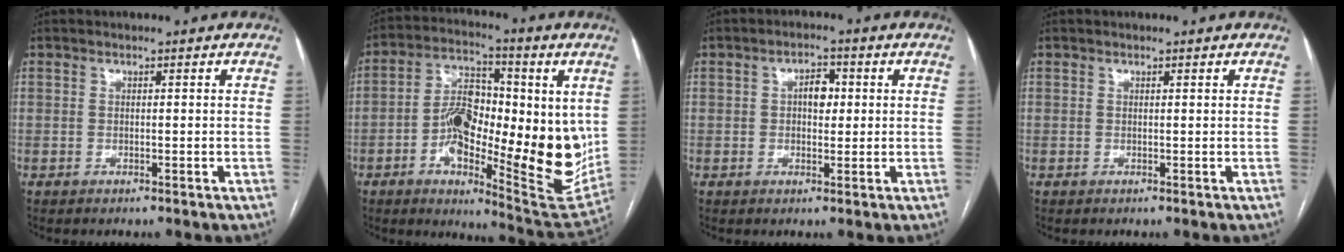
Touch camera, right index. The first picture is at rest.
{"total": 20.7, "force": [-0.9, 7.6, 19.2], "torque": [-0.295, 0.001, -0.012]}
{"total": 3.6, "force": [0.5, 2.1, 2.9], "torque": [-0.046, 0.012, 0.008]}
{"total": 0.0}